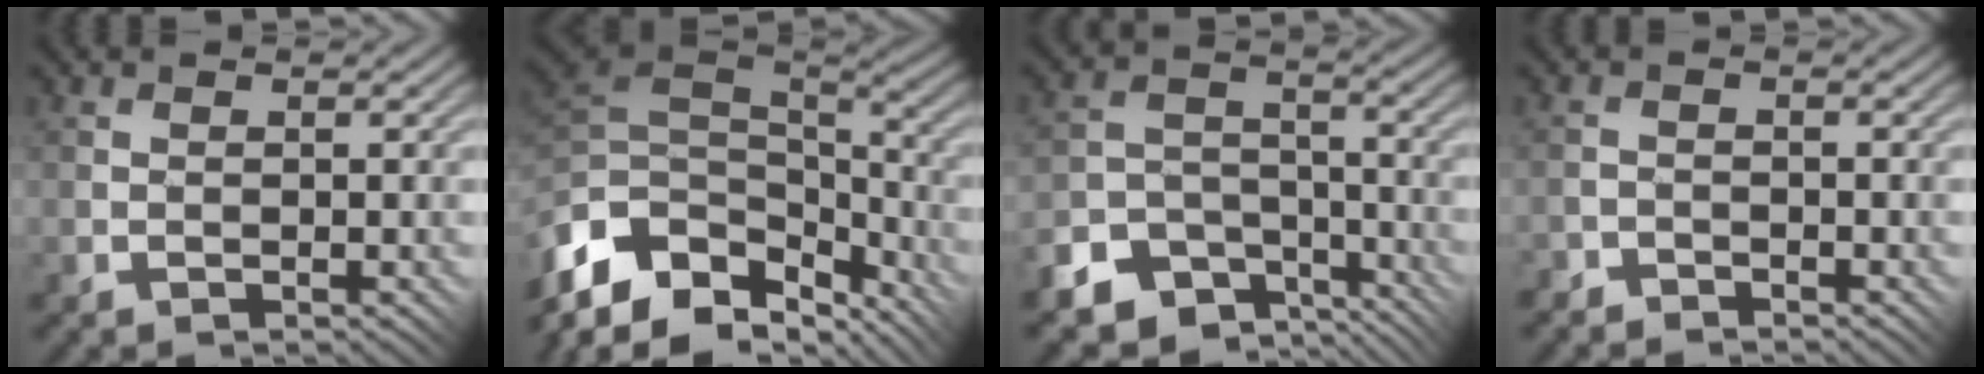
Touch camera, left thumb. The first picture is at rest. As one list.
[{"total": 12.4, "force": [-6.3, 7.1, 8.0], "torque": [-0.222, -0.009, -0.106]}, {"total": 9.3, "force": [-6.8, 5.4, 3.4], "torque": [-0.073, -0.015, -0.124]}, {"total": 1.9, "force": [-1.8, 0.2, -0.6], "torque": [0.024, 0.020, -0.039]}]